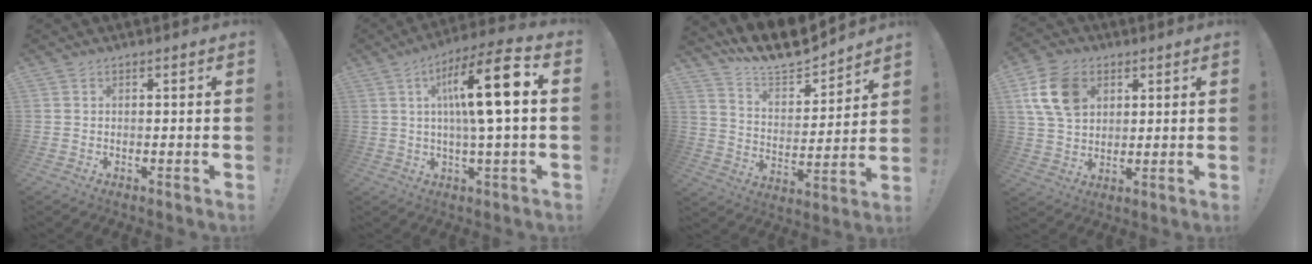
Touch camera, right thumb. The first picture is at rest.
{"total": 16.6, "force": [2.7, 3.4, 16.1], "torque": [-0.261, 0.007, 0.028]}
{"total": 12.6, "force": [11.6, 3.5, 3.6], "torque": [-0.082, -0.099, 0.208]}
{"total": 14.1, "force": [5.1, 10.2, 8.3], "torque": [-0.147, -0.005, 0.102]}